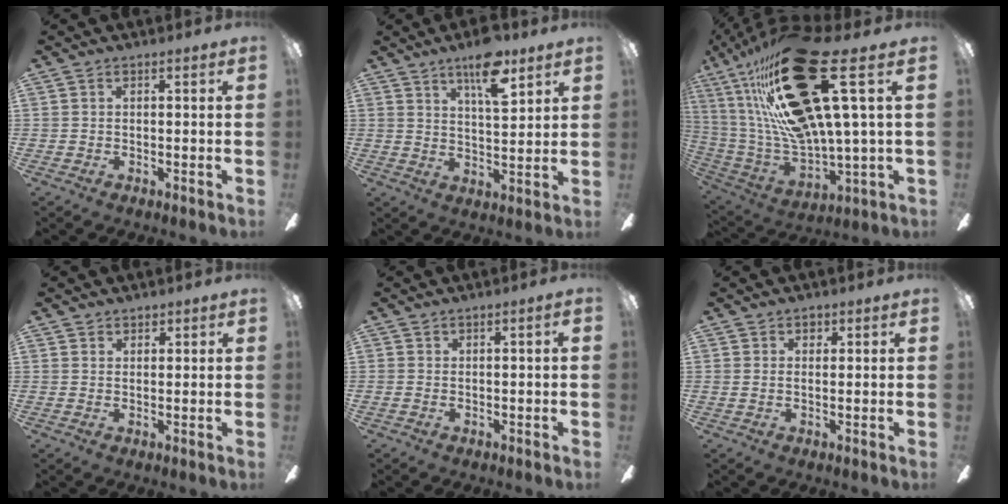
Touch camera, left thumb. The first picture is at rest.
{"total": 11.4, "force": [7.6, 3.4, 7.8], "torque": [-0.118, -0.037, 0.126]}
{"total": 33.6, "force": [14.3, 9.2, 28.9], "torque": [-0.535, -0.079, 0.237]}
{"total": 1.6, "force": [1.4, 0.8, 0.0], "torque": [0.007, -0.004, 0.026]}
{"total": 1.3, "force": [0.0, 0.1, 1.3], "torque": [-0.022, 0.000, -0.001]}
{"total": 1.6, "force": [0.8, 0.9, 1.0], "torque": [-0.014, 0.002, 0.012]}